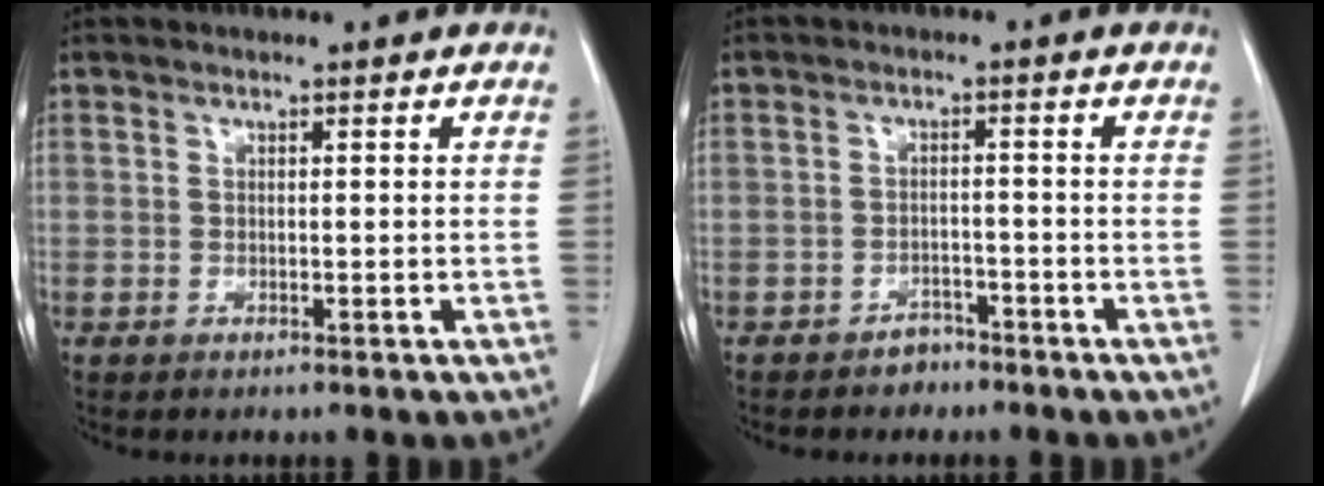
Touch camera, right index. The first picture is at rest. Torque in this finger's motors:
{"motor_torque": [0.13, -0.13, 0.03, -0.01]}